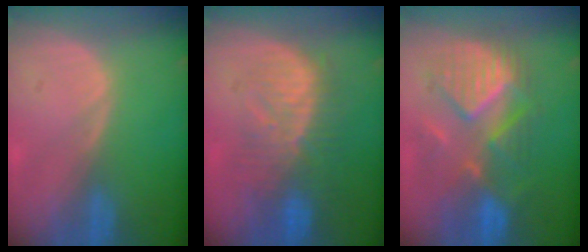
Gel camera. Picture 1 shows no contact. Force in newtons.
{"total": 9.9, "press": 9.1, "slide": 3.9}
{"total": 9.8, "press": 9.3, "slide": 3.1}